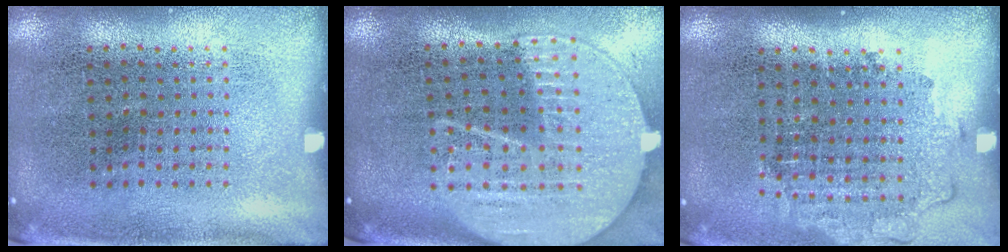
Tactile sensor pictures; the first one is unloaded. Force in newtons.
{"total": 2.0, "press": 1.7, "slide": 1.0}
{"total": 1.1, "press": 1.0, "slide": 0.5}